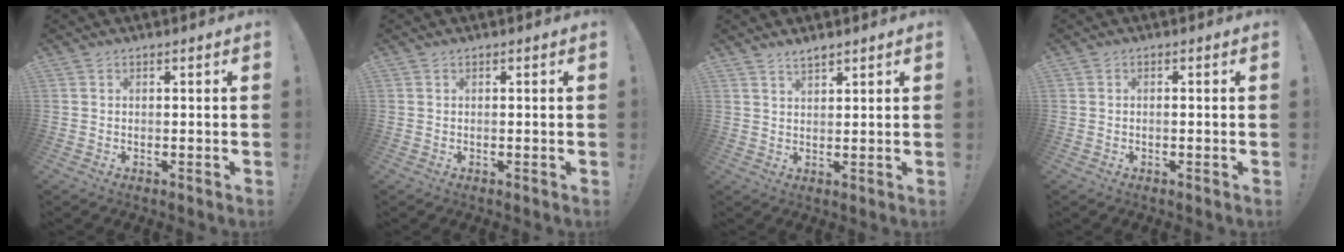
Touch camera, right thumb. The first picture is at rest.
{"total": 0.0}
{"total": 2.9, "force": [2.5, 0.8, 1.4], "torque": [-0.019, -0.015, 0.043]}
{"total": 0.7, "force": [-0.4, -0.2, 0.5], "torque": [-0.009, -0.002, -0.008]}